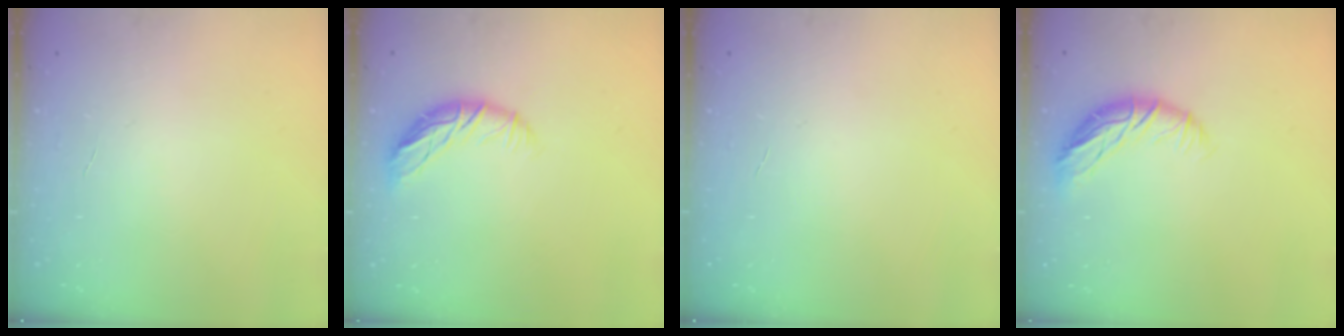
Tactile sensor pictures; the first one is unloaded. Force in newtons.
{"total": 9.1, "press": 8.8, "slide": 2.0}
{"total": 0.0}
{"total": 10.5, "press": 10.3, "slide": 1.6}